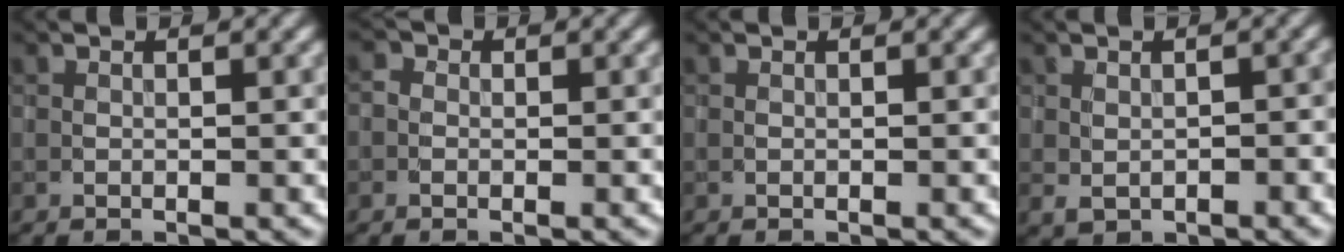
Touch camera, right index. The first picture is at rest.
{"total": 1.0, "force": [0.0, 0.9, 0.4], "torque": [-0.009, -0.001, -0.012]}
{"total": 0.0}
{"total": 2.0, "force": [-0.5, 1.3, 1.4], "torque": [-0.021, -0.006, -0.002]}